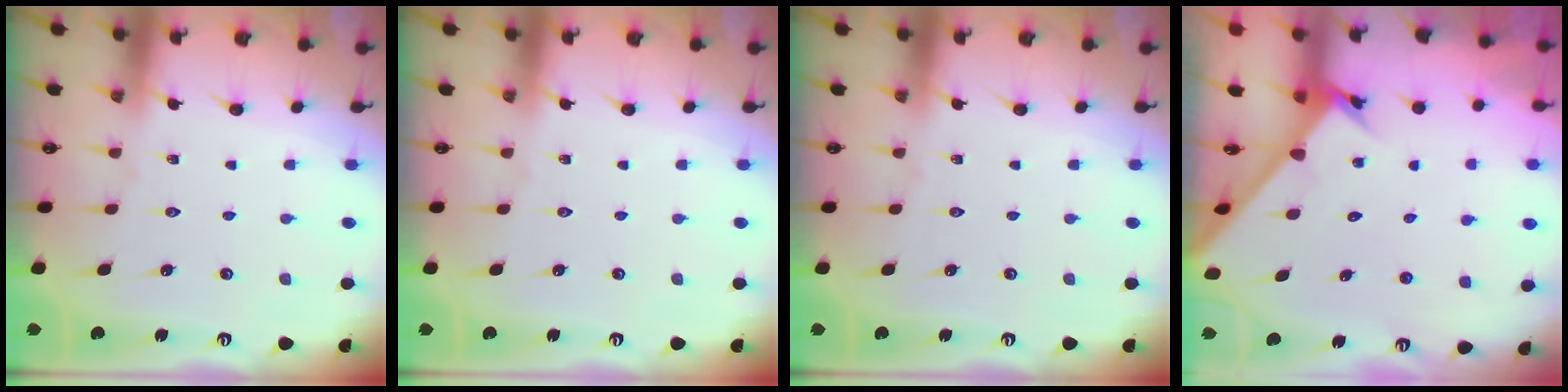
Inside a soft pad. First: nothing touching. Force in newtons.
{"total": 0.0}
{"total": 0.0}
{"total": 2.6, "press": 2.6, "slide": 0.3}